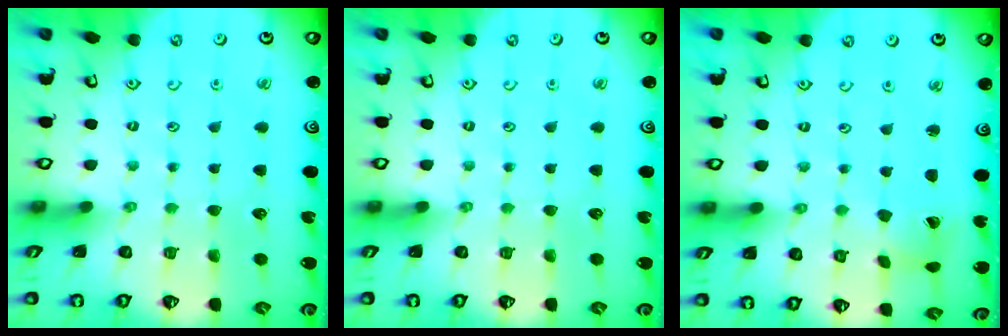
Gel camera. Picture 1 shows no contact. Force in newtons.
{"total": 0.0}
{"total": 2.3, "press": 2.3, "slide": 0.3}